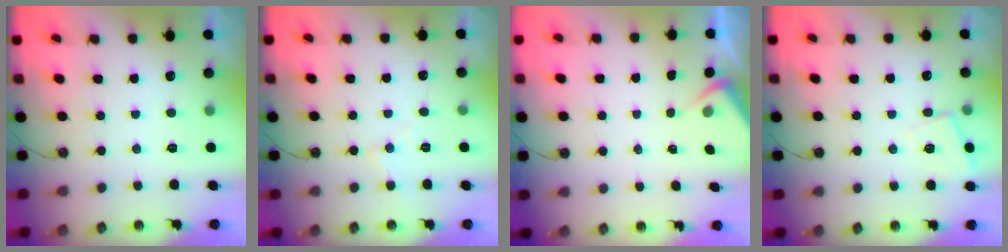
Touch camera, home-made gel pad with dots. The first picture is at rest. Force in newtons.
{"total": 5.1, "press": 5.0, "slide": 0.7}
{"total": 2.6, "press": 2.5, "slide": 0.5}
{"total": 5.5, "press": 5.4, "slide": 0.7}